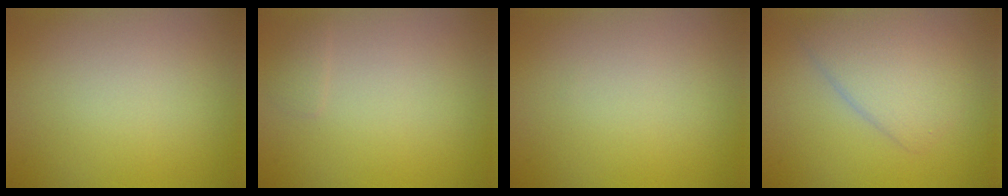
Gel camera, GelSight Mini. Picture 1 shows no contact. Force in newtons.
{"total": 0.6, "press": 0.6, "slide": 0.0}
{"total": 0.0}
{"total": 4.1, "press": 4.1, "slide": 0.1}